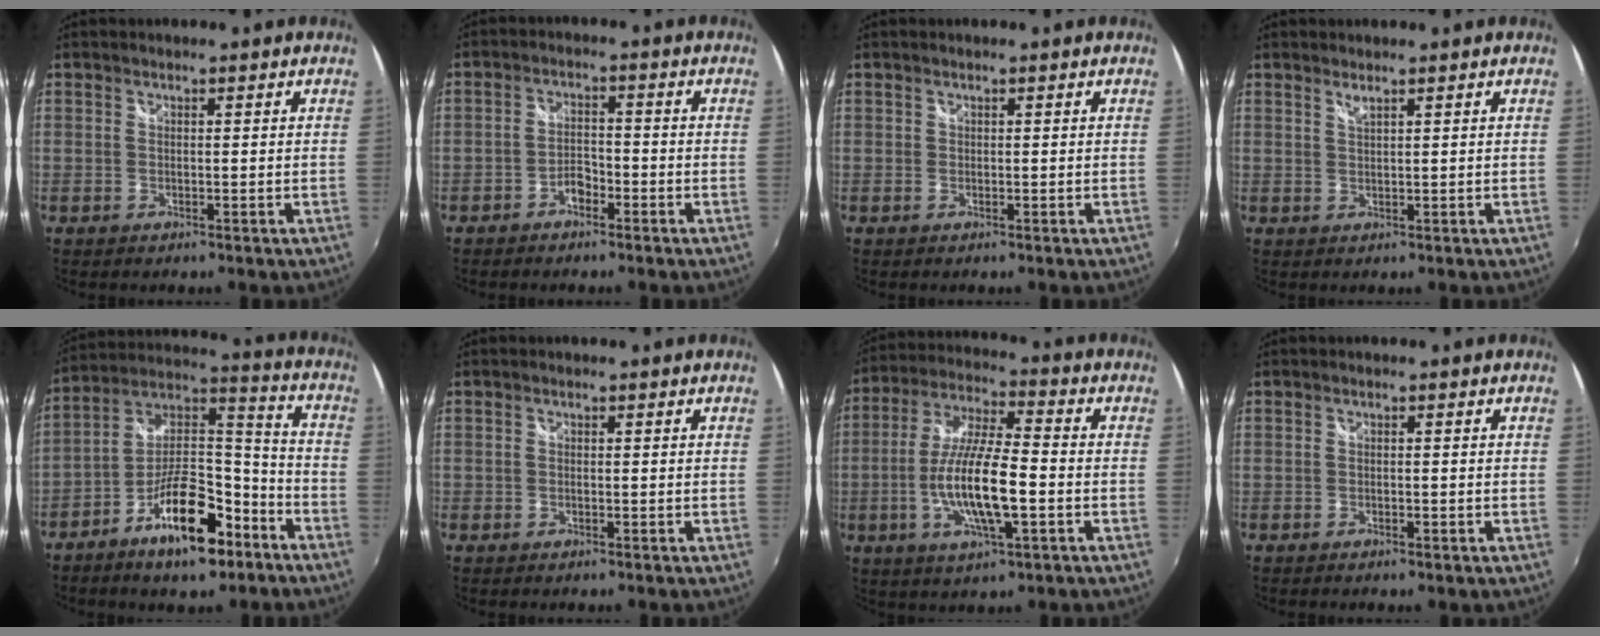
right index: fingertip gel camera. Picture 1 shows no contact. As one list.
[{"total": 3.1, "force": [-2.2, 1.7, 1.4], "torque": [-0.030, 0.006, -0.035]}, {"total": 0.0}, {"total": 1.1, "force": [0.9, 0.0, 0.7], "torque": [-0.012, 0.001, 0.015]}, {"total": 16.4, "force": [-9.3, 6.6, 11.8], "torque": [-0.200, 0.030, -0.145]}, {"total": 0.5, "force": [-0.2, 0.5, 0.0], "torque": [0.001, -0.002, -0.005]}, {"total": 14.1, "force": [-3.5, 3.2, 13.2], "torque": [-0.266, -0.006, -0.065]}, {"total": 1.0, "force": [-0.6, 0.4, 0.7], "torque": [-0.013, 0.000, -0.007]}]